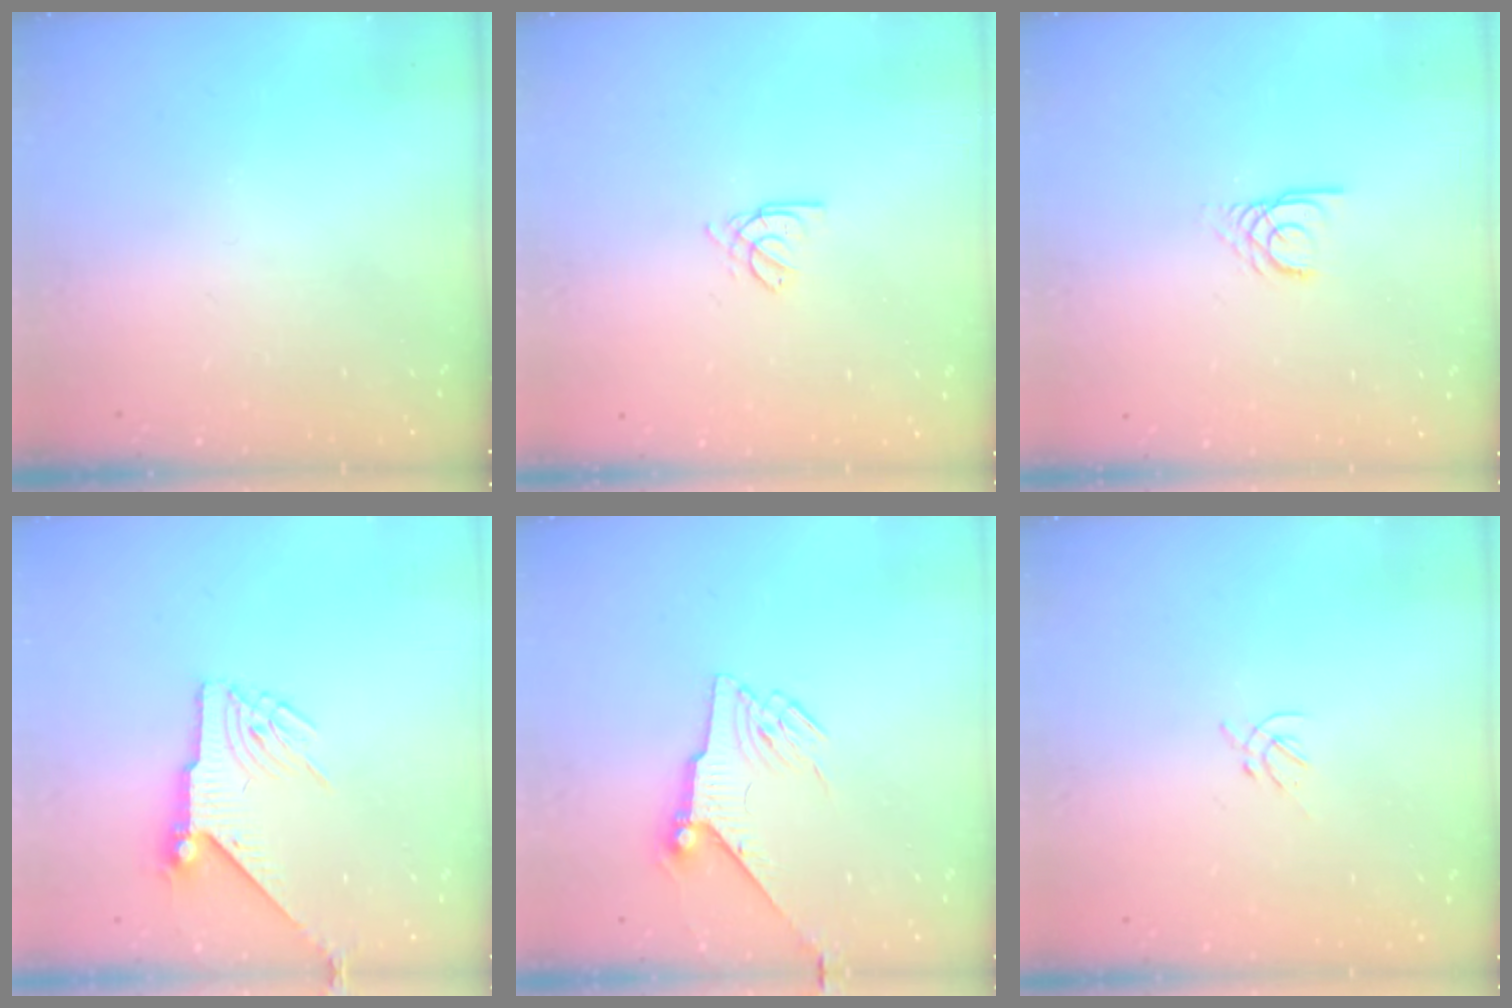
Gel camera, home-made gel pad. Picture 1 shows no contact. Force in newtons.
{"total": 2.0, "press": 2.0, "slide": 0.4}
{"total": 1.3, "press": 1.3, "slide": 0.2}
{"total": 6.2, "press": 6.2, "slide": 0.2}
{"total": 6.3, "press": 6.2, "slide": 1.0}
{"total": 1.2, "press": 1.1, "slide": 0.5}